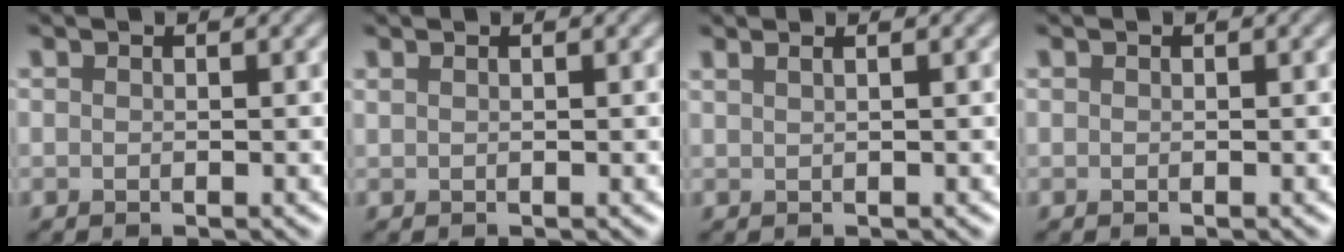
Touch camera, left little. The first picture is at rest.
{"total": 0.0}
{"total": 0.7, "force": [0.6, -0.1, 0.4], "torque": [-0.008, 0.003, 0.006]}
{"total": 0.0}